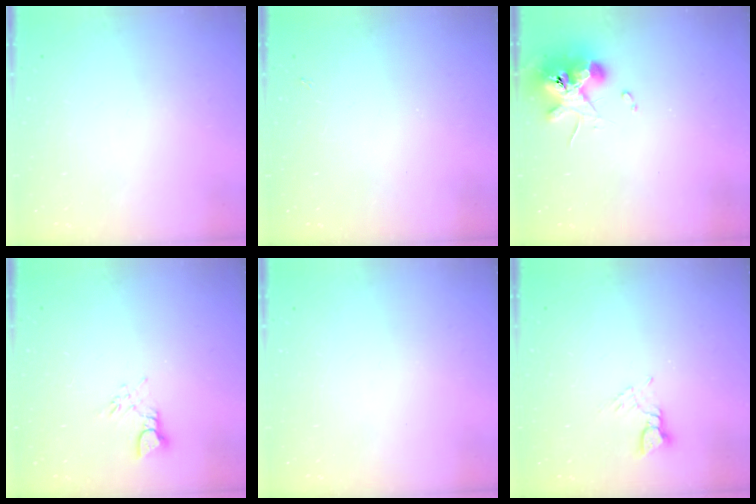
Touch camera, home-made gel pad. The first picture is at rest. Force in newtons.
{"total": 1.3, "press": 1.3, "slide": 0.3}
{"total": 10.8, "press": 10.7, "slide": 1.4}
{"total": 2.9, "press": 2.8, "slide": 0.5}
{"total": 0.0}
{"total": 3.1, "press": 3.1, "slide": 0.2}